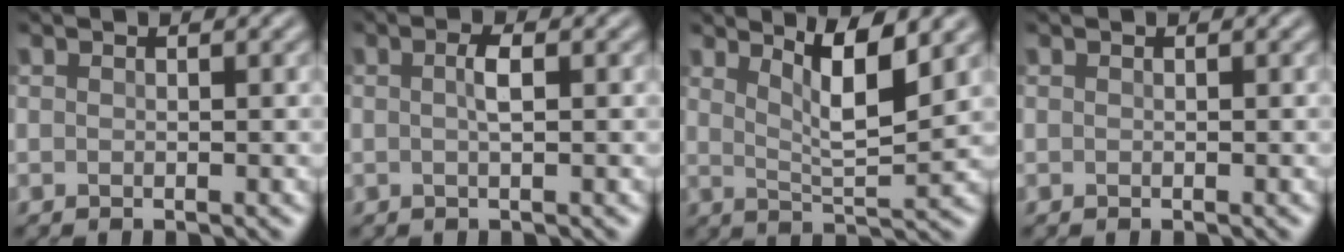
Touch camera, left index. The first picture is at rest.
{"total": 1.4, "force": [-0.1, 0.3, 1.4], "torque": [-0.029, 0.003, -0.003]}
{"total": 4.9, "force": [2.5, 1.0, 4.0], "torque": [-0.066, -0.008, 0.046]}
{"total": 0.0}